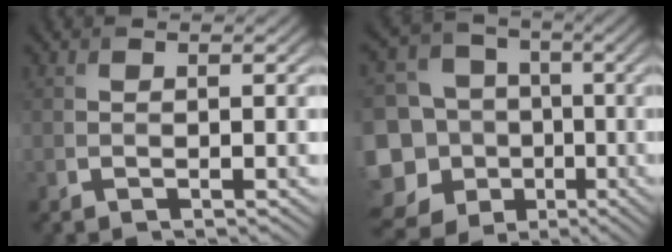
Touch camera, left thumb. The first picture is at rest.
{"total": 18.2, "force": [-8.2, 15.1, 5.9], "torque": [-0.183, -0.014, -0.140]}